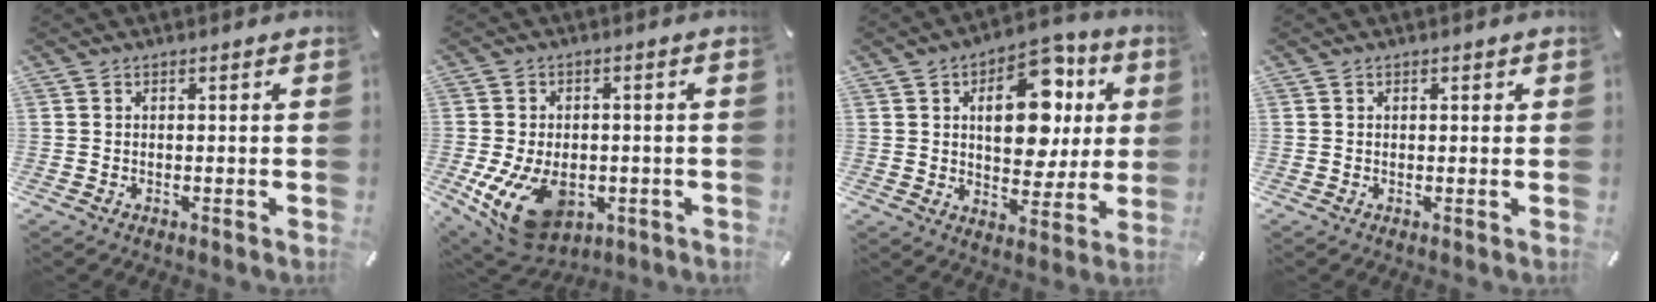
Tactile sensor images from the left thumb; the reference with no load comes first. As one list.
[{"total": 14.2, "force": [-4.2, 9.6, 9.7], "torque": [-0.186, 0.015, -0.065]}, {"total": 17.4, "force": [5.0, 10.7, 12.8], "torque": [-0.165, -0.011, 0.082]}, {"total": 0.6, "force": [0.1, 0.6, 0.3], "torque": [0.002, 0.001, 0.000]}]